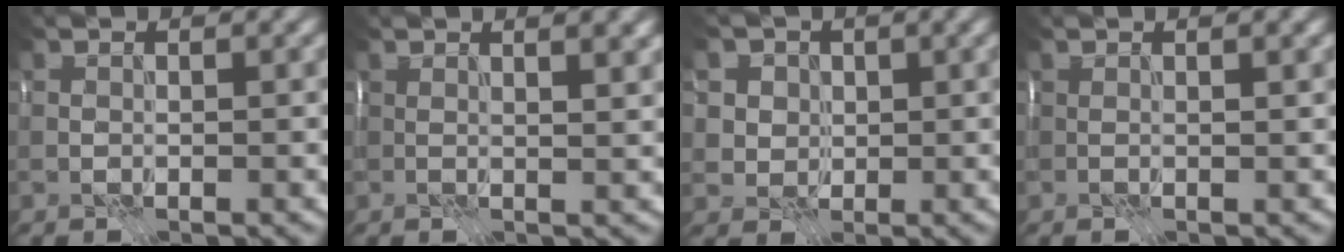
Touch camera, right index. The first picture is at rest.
{"total": 4.0, "force": [2.1, 1.3, 3.1], "torque": [-0.024, 0.016, 0.013]}
{"total": 5.1, "force": [2.3, 4.2, 1.9], "torque": [-0.039, 0.004, 0.033]}
{"total": 1.4, "force": [0.7, 0.2, 1.2], "torque": [-0.009, -0.001, 0.004]}